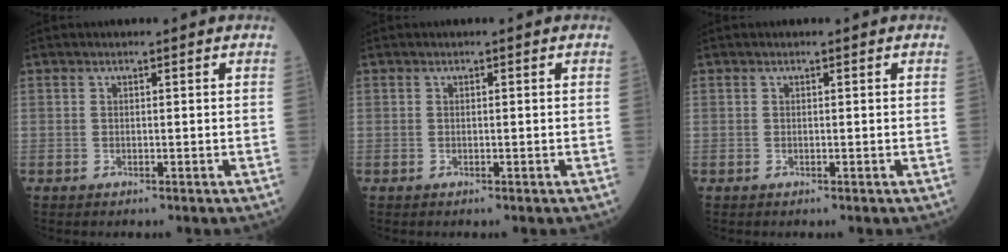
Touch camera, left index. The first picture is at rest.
{"total": 0.0}
{"total": 0.0}